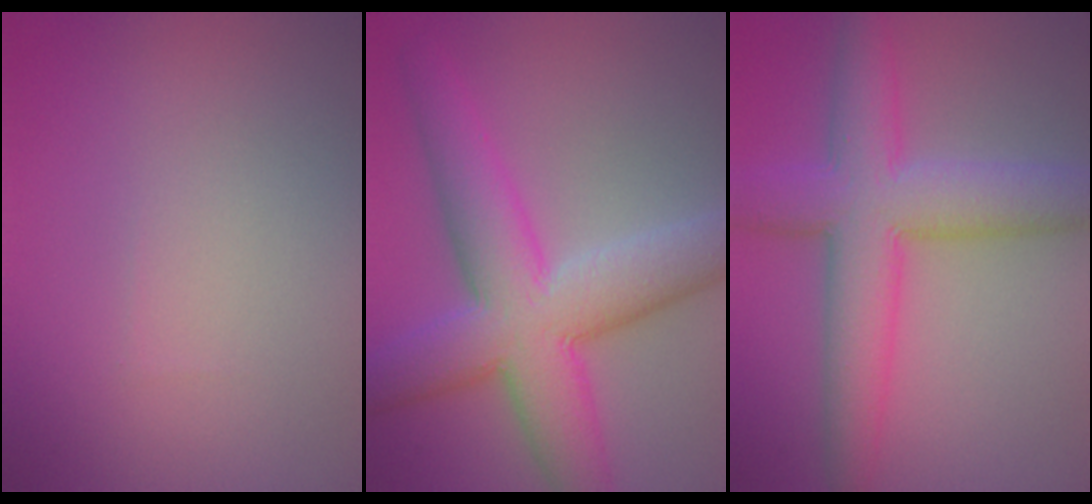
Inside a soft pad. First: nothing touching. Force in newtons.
{"total": 9.7, "press": 9.7, "slide": 0.3}
{"total": 8.4, "press": 8.4, "slide": 0.2}